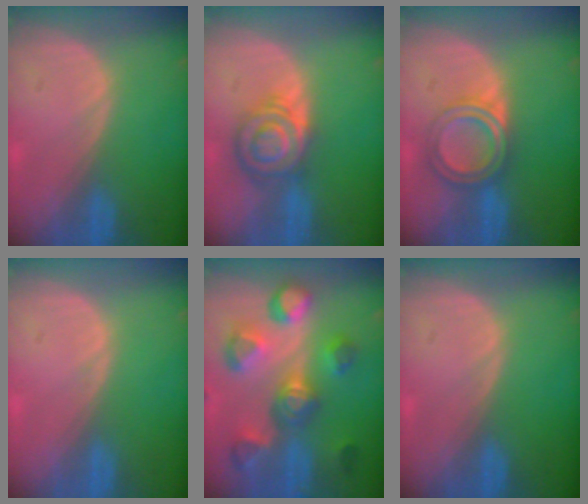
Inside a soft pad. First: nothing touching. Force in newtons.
{"total": 6.6, "press": 6.6, "slide": 0.2}
{"total": 5.3, "press": 5.3, "slide": 0.2}
{"total": 0.5, "press": 0.1, "slide": 0.5}
{"total": 10.5, "press": 10.0, "slide": 3.3}
{"total": 0.0}